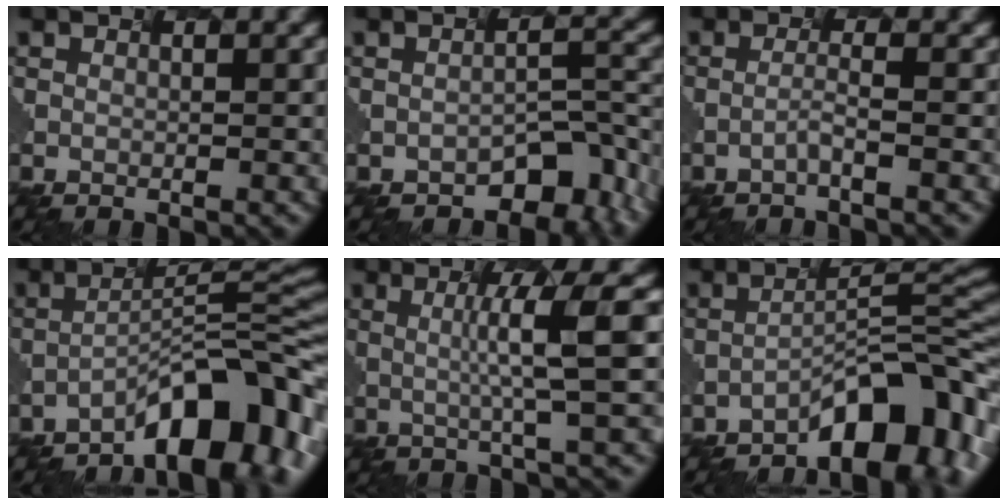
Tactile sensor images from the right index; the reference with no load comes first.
{"total": 5.9, "force": [-4.4, 2.3, 3.1], "torque": [-0.035, -0.010, -0.047]}
{"total": 1.6, "force": [-1.4, -0.5, 0.5], "torque": [-0.020, 0.006, -0.021]}
{"total": 9.2, "force": [-6.3, 2.1, 6.4], "torque": [-0.087, 0.019, -0.094]}
{"total": 4.6, "force": [-0.2, -0.1, 4.6], "torque": [-0.090, 0.006, 0.012]}
{"total": 8.4, "force": [-5.7, 2.2, 5.7], "torque": [-0.076, 0.017, -0.083]}